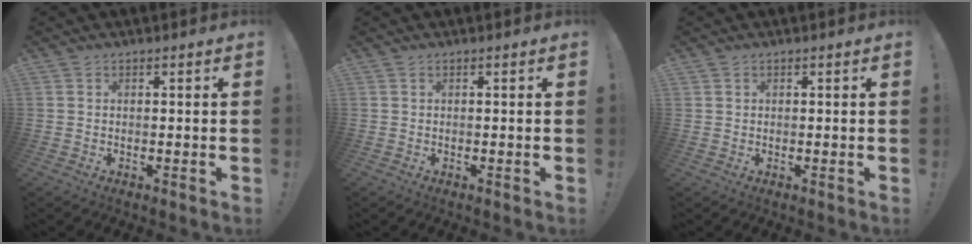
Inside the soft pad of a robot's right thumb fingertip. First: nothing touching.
{"total": 0.0}
{"total": 0.6, "force": [0.3, 0.5, 0.0], "torque": [-0.001, 0.003, 0.007]}